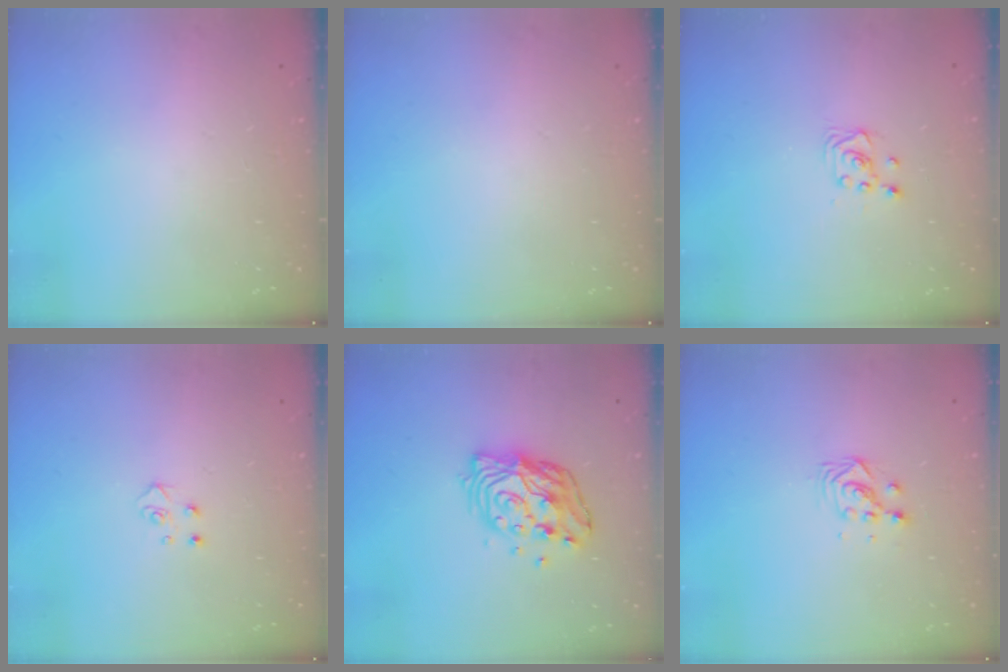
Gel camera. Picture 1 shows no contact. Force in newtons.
{"total": 0.0}
{"total": 2.6, "press": 2.6, "slide": 0.2}
{"total": 3.9, "press": 3.9, "slide": 0.4}
{"total": 14.0, "press": 13.9, "slide": 1.7}
{"total": 3.3, "press": 3.3, "slide": 0.2}